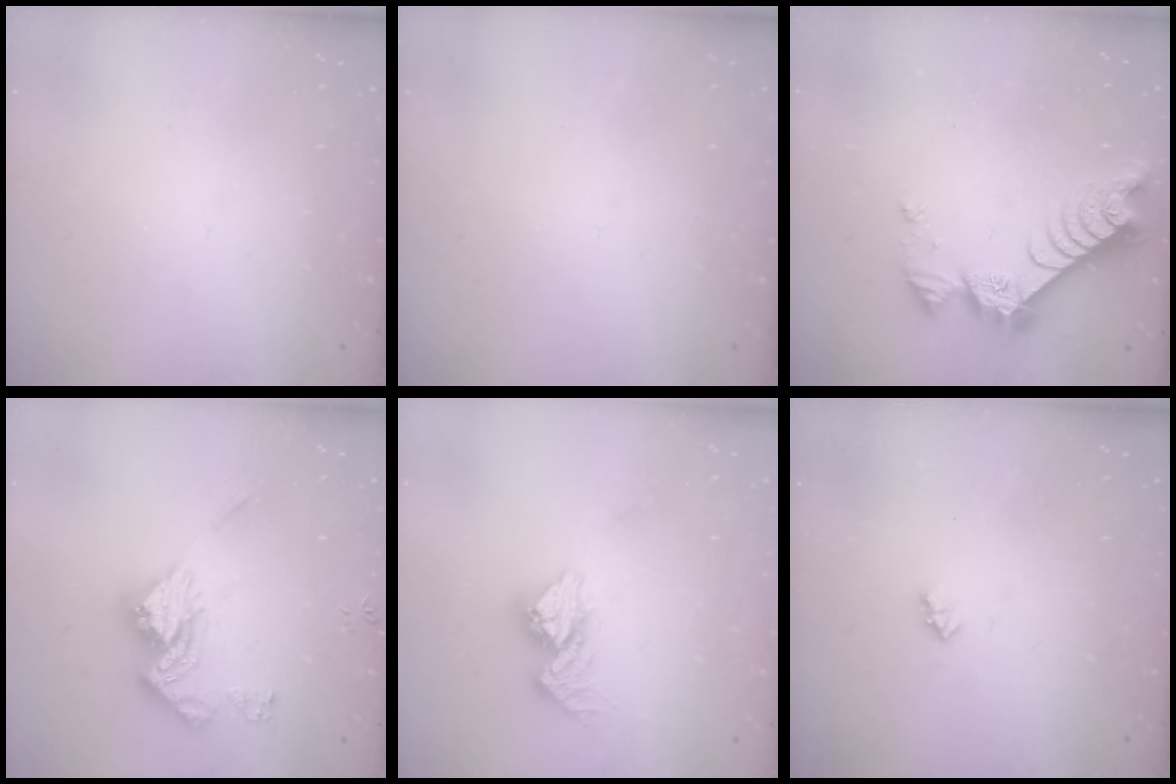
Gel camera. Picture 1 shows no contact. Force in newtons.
{"total": 0.0}
{"total": 9.4, "press": 9.4, "slide": 0.9}
{"total": 15.2, "press": 15.2, "slide": 1.5}
{"total": 10.7, "press": 10.6, "slide": 0.9}
{"total": 2.0, "press": 2.0, "slide": 0.3}